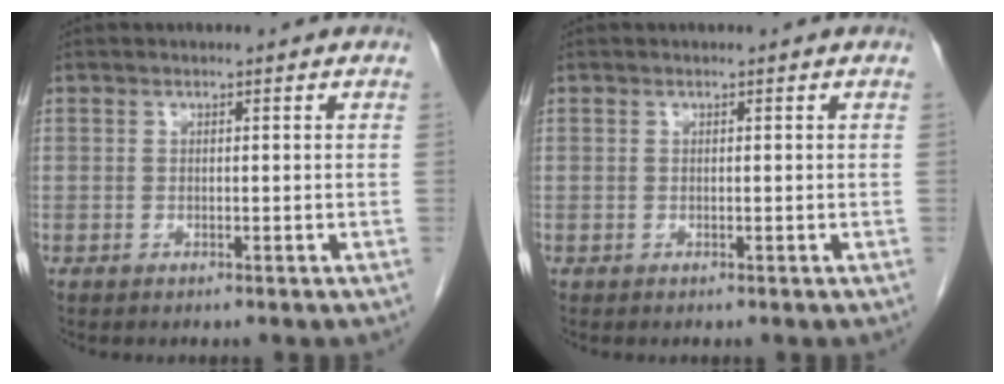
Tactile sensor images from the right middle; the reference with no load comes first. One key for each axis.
{"total": 0.0}